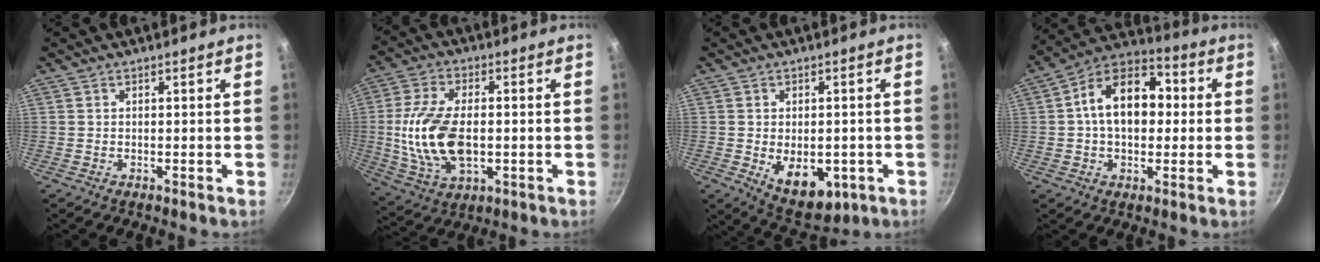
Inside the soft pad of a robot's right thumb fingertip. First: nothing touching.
{"total": 15.4, "force": [-0.9, 8.6, 12.7], "torque": [-0.246, 0.008, -0.013]}
{"total": 10.2, "force": [-2.4, 6.4, 7.7], "torque": [-0.077, -0.007, -0.015]}
{"total": 15.7, "force": [1.3, 10.5, 11.6], "torque": [-0.143, 0.032, 0.000]}